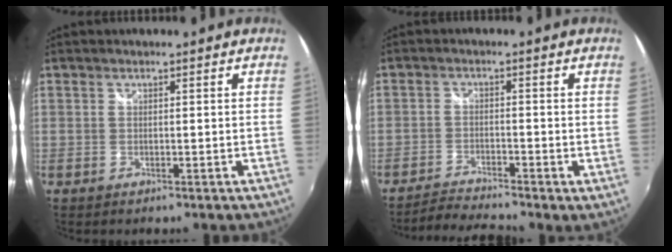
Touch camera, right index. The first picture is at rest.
{"total": 4.6, "force": [-4.1, 0.5, 2.1], "torque": [-0.059, -0.008, -0.082]}